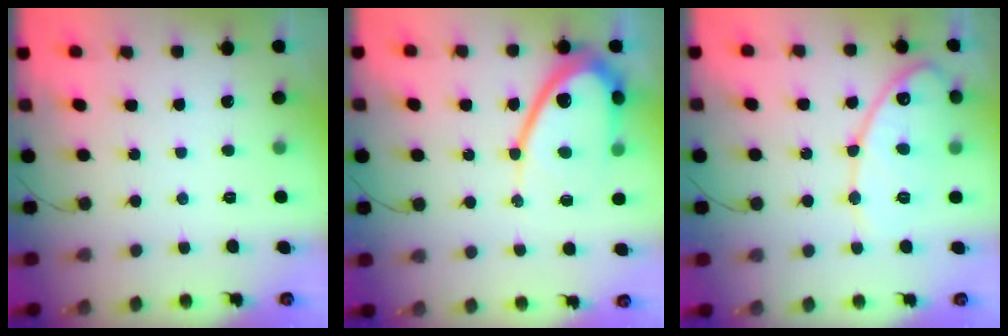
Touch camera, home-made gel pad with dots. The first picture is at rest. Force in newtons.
{"total": 12.9, "press": 12.9, "slide": 1.2}
{"total": 14.5, "press": 14.5, "slide": 0.8}